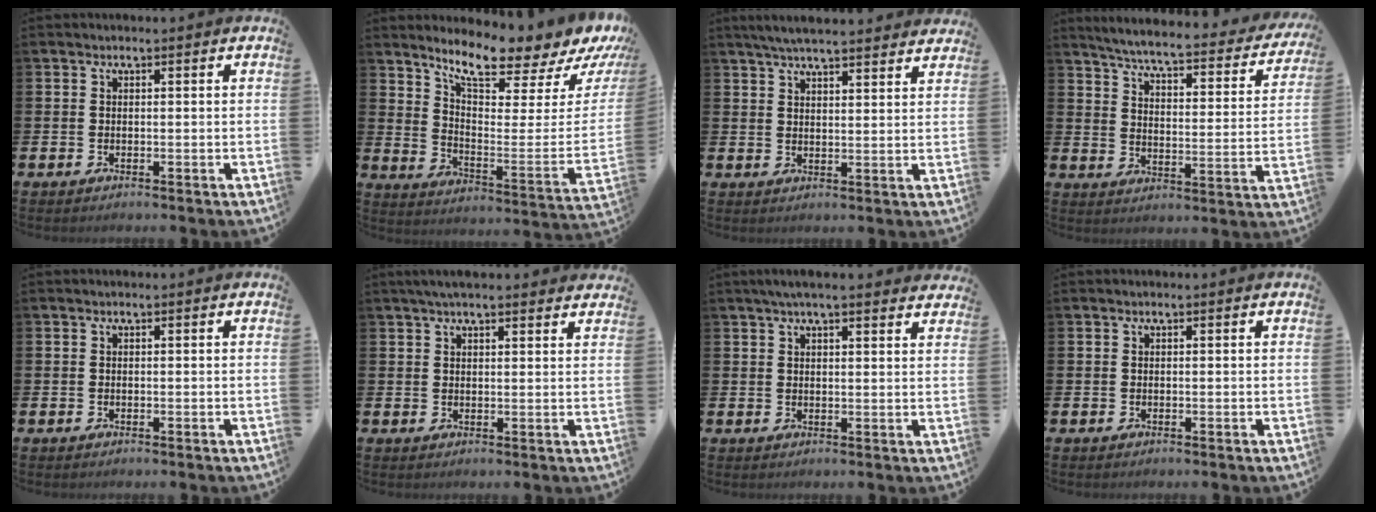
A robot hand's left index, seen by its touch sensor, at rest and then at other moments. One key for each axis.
{"total": 8.8, "fx": 8.2, "fy": 0.8, "fz": 2.9, "tx": -0.074, "ty": -0.078, "tz": 0.136}
{"total": 5.3, "fx": 5.0, "fy": 0.4, "fz": 1.6, "tx": -0.038, "ty": -0.019, "tz": 0.091}
{"total": 5.1, "fx": 4.6, "fy": 0.4, "fz": 2.0, "tx": -0.063, "ty": -0.042, "tz": 0.071}
{"total": 0.0}
{"total": 3.3, "fx": 3.0, "fy": 0.4, "fz": 1.3, "tx": -0.028, "ty": -0.005, "tz": 0.053}
{"total": 3.8, "fx": 3.5, "fy": 0.3, "fz": 1.6, "tx": -0.035, "ty": -0.008, "tz": 0.062}
{"total": 0.0}